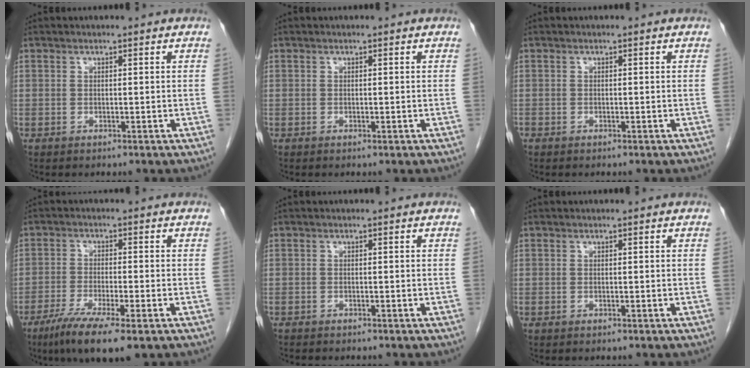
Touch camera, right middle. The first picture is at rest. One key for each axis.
{"total": 0.0}
{"total": 0.0}
{"total": 9.1, "fx": -5.6, "fy": 0.7, "fz": 7.2, "tx": -0.128, "ty": -0.024, "tz": -0.090}
{"total": 1.5, "fx": -1.3, "fy": 0.4, "fz": 0.5, "tx": -0.012, "ty": -0.003, "tz": -0.019}
{"total": 0.0}